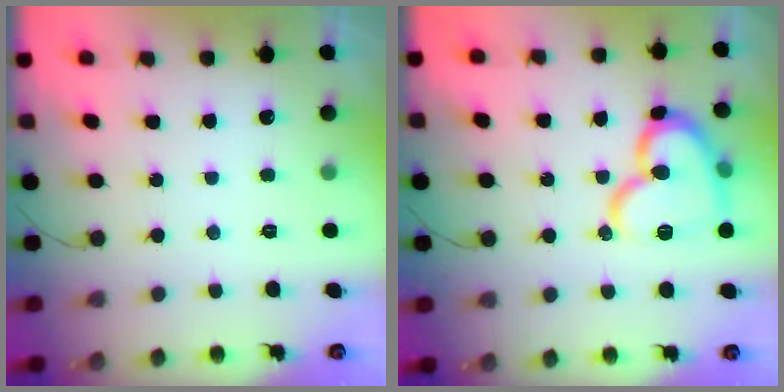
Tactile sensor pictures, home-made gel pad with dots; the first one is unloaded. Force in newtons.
{"total": 16.5, "press": 16.4, "slide": 1.8}